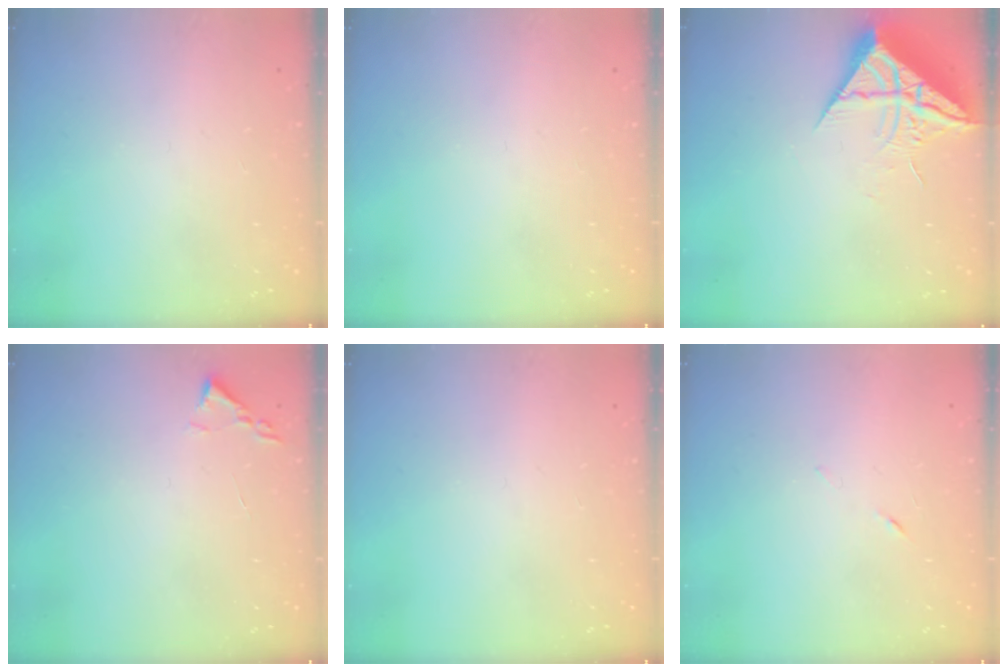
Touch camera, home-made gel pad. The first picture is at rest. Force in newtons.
{"total": 0.0}
{"total": 10.4, "press": 10.4, "slide": 0.8}
{"total": 1.8, "press": 1.7, "slide": 0.2}
{"total": 0.0}
{"total": 4.5, "press": 4.5, "slide": 0.6}